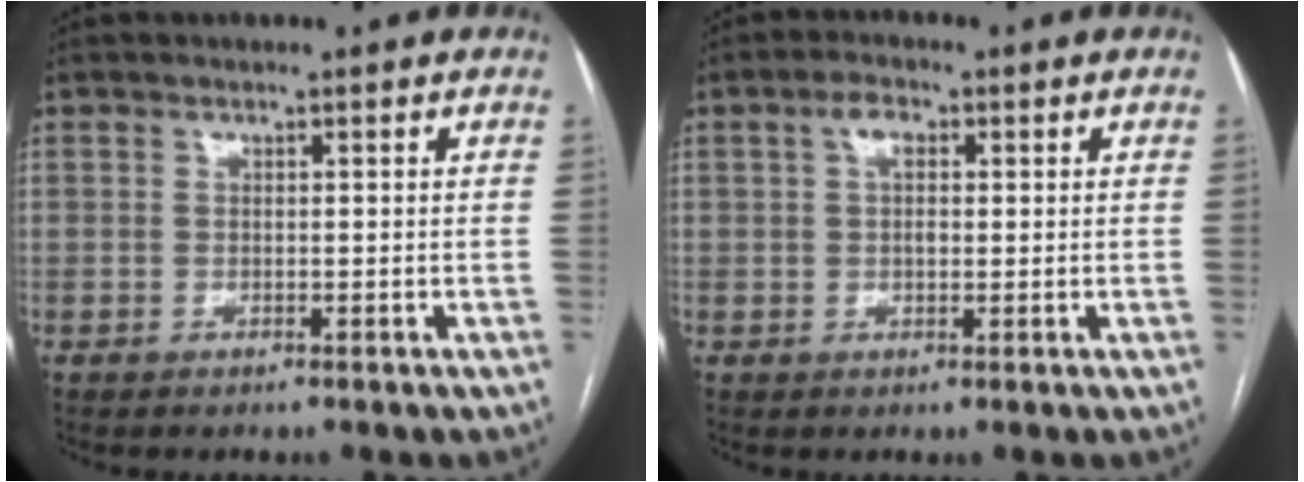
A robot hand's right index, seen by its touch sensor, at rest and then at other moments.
{"total": 3.1, "force": [0.9, 1.8, 2.4], "torque": [-0.047, 0.014, 0.015]}